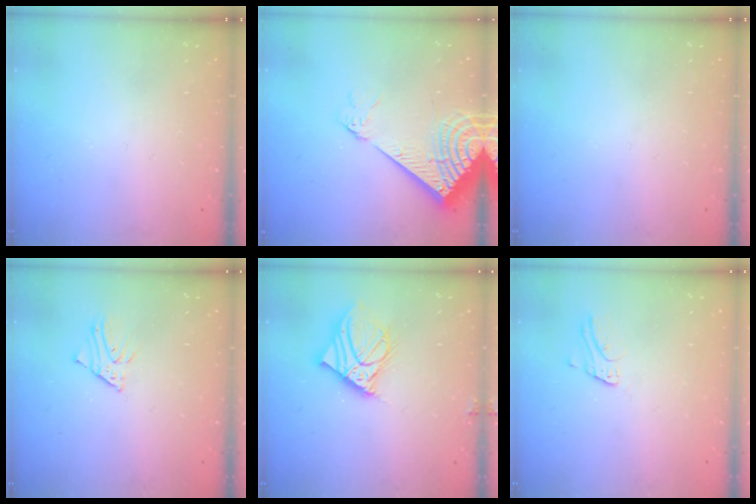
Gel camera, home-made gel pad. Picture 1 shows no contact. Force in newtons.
{"total": 11.4, "press": 11.3, "slide": 1.9}
{"total": 0.0}
{"total": 2.5, "press": 2.5, "slide": 0.1}
{"total": 12.2, "press": 12.0, "slide": 2.1}
{"total": 2.5, "press": 2.5, "slide": 0.2}